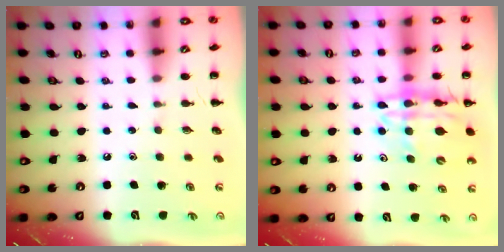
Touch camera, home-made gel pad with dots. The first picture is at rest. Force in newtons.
{"total": 15.8, "press": 15.4, "slide": 3.8}